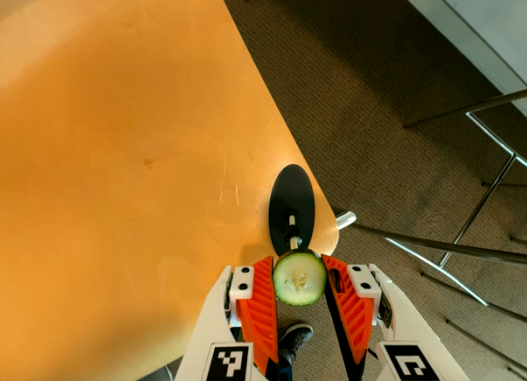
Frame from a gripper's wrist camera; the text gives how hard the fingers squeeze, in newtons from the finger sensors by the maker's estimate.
{"total": 9.1, "left": 9.0, "right": 9.1}